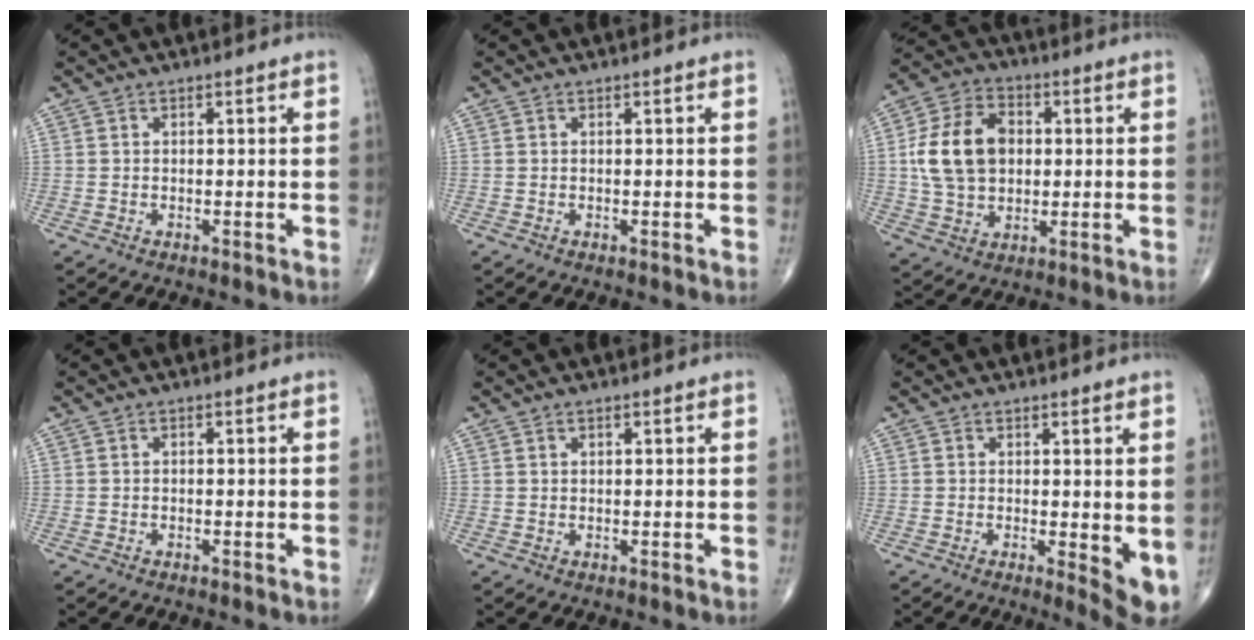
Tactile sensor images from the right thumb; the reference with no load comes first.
{"total": 0.0}
{"total": 14.1, "force": [1.4, 10.1, 9.7], "torque": [-0.162, 0.013, 0.024]}
{"total": 0.0}
{"total": 0.7, "force": [0.4, 0.4, 0.4], "torque": [-0.004, -0.002, 0.006]}
{"total": 5.5, "force": [0.0, 1.7, 5.2], "torque": [-0.068, -0.015, 0.003]}